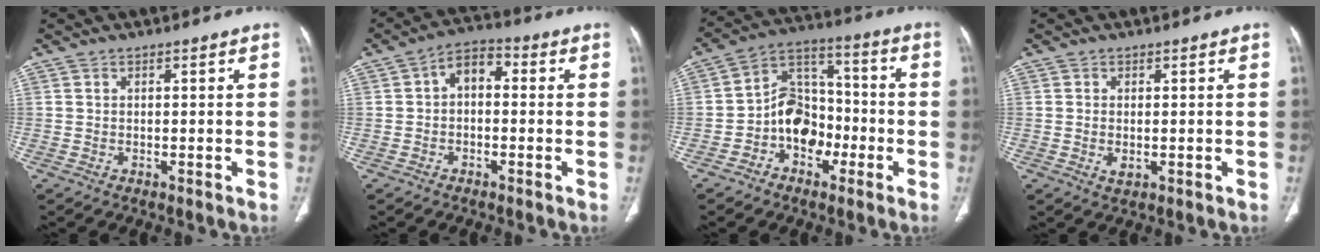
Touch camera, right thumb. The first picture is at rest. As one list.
[{"total": 5.7, "force": [0.1, 3.7, 4.3], "torque": [-0.056, 0.024, -0.013]}, {"total": 11.2, "force": [-3.7, 8.6, 6.2], "torque": [-0.066, 0.049, -0.073]}, {"total": 1.9, "force": [-0.2, 1.1, 1.5], "torque": [-0.032, -0.005, -0.002]}]